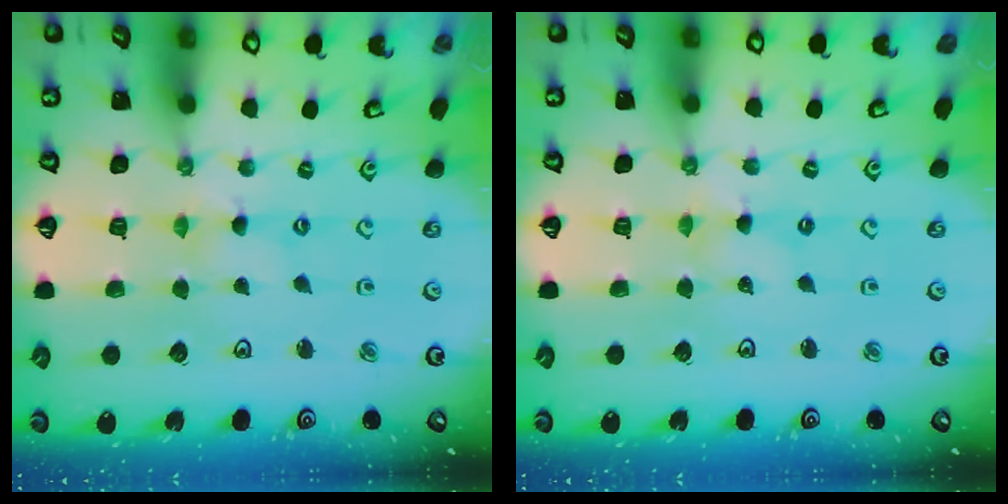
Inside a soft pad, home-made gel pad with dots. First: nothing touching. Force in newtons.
{"total": 0.7, "press": 0.7, "slide": 0.1}